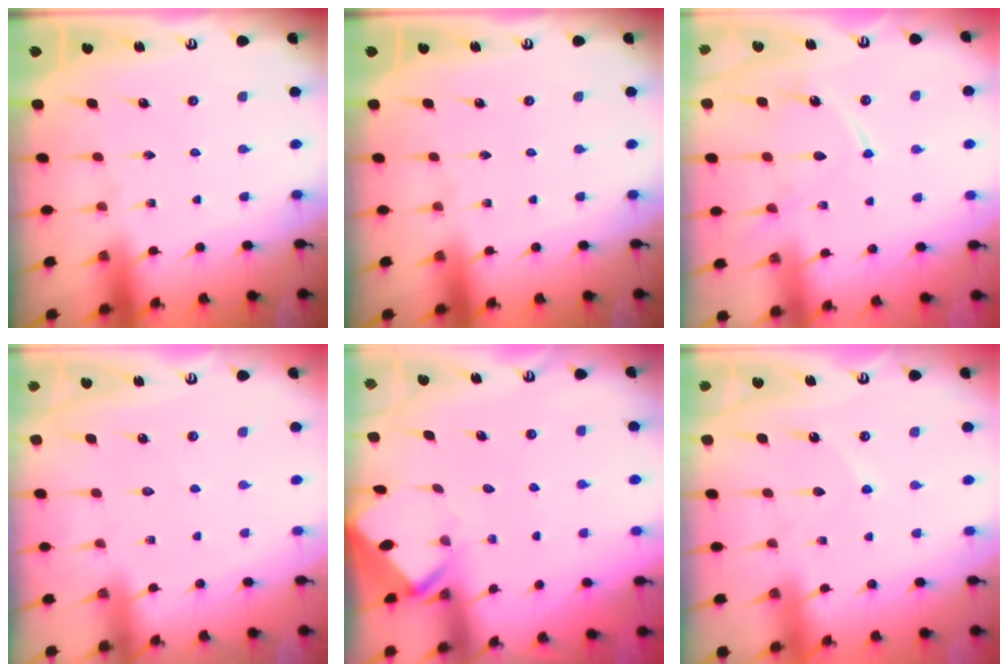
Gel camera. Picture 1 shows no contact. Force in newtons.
{"total": 0.0}
{"total": 11.7, "press": 11.7, "slide": 1.1}
{"total": 2.5, "press": 2.5, "slide": 0.3}
{"total": 4.0, "press": 4.0, "slide": 0.3}
{"total": 5.1, "press": 5.1, "slide": 0.6}